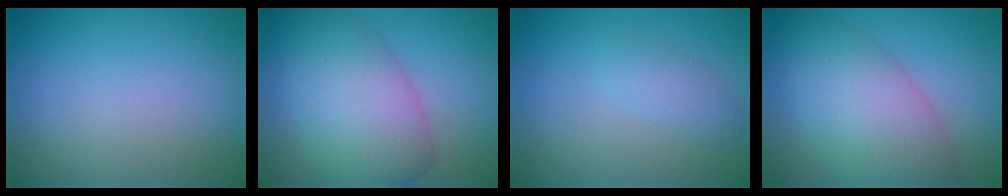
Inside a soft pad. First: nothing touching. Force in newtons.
{"total": 6.3, "press": 6.2, "slide": 0.6}
{"total": 1.6, "press": 1.6, "slide": 0.1}
{"total": 8.0, "press": 8.0, "slide": 0.5}